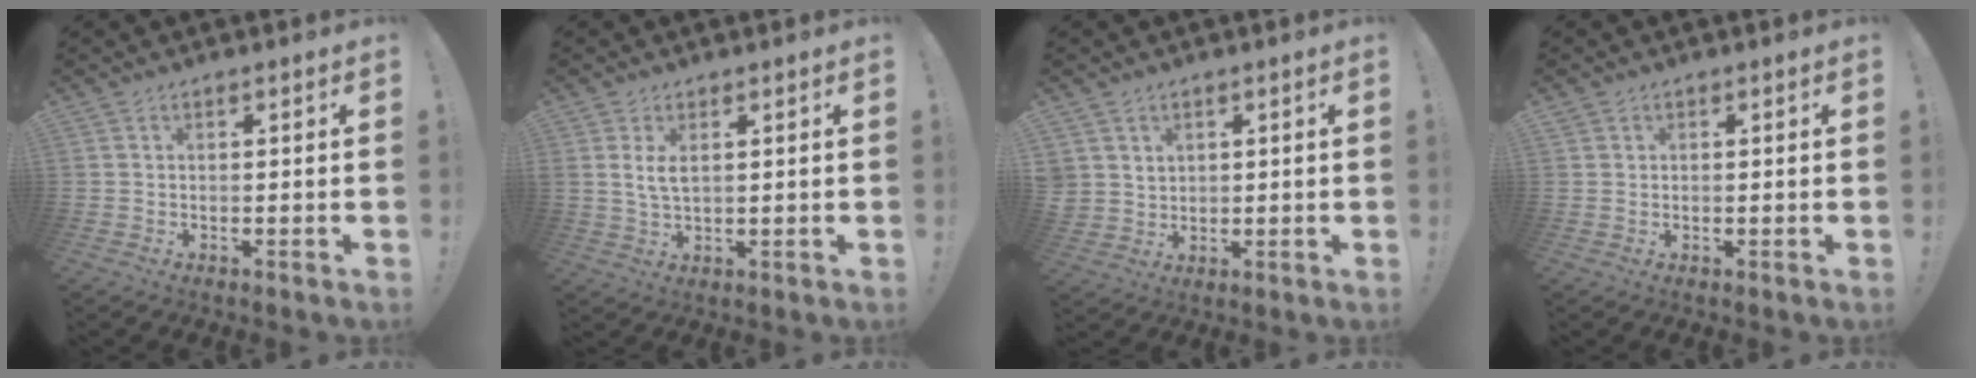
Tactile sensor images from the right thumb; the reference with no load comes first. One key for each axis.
{"total": 4.2, "fx": 1.6, "fy": 1.8, "fz": 3.4, "tx": -0.061, "ty": -0.002, "tz": 0.028}
{"total": 4.1, "fx": 2.6, "fy": 3.2, "fz": 0.4, "tx": -0.011, "ty": -0.014, "tz": 0.053}
{"total": 1.0, "fx": 0.6, "fy": 0.7, "fz": 0.1, "tx": 0.002, "ty": -0.001, "tz": 0.011}